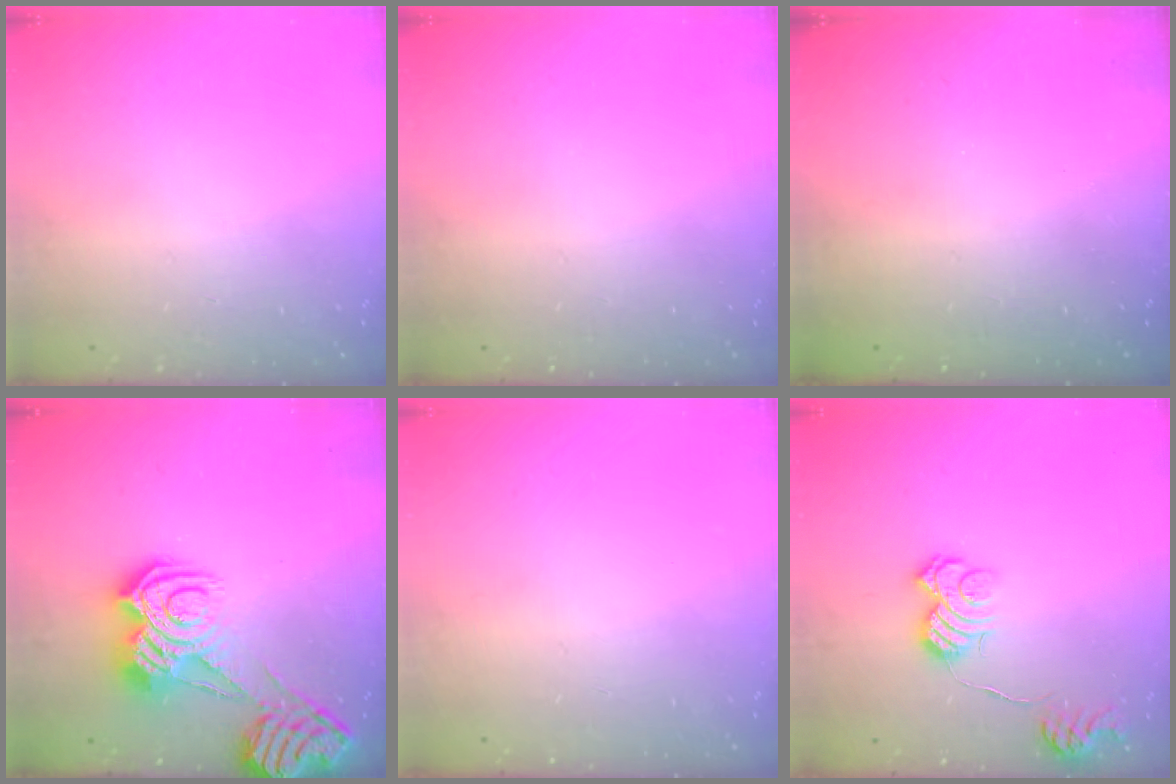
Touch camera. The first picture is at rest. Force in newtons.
{"total": 0.0}
{"total": 2.4, "press": 2.2, "slide": 0.8}
{"total": 12.3, "press": 12.2, "slide": 1.2}
{"total": 0.0}
{"total": 11.1, "press": 11.0, "slide": 1.0}